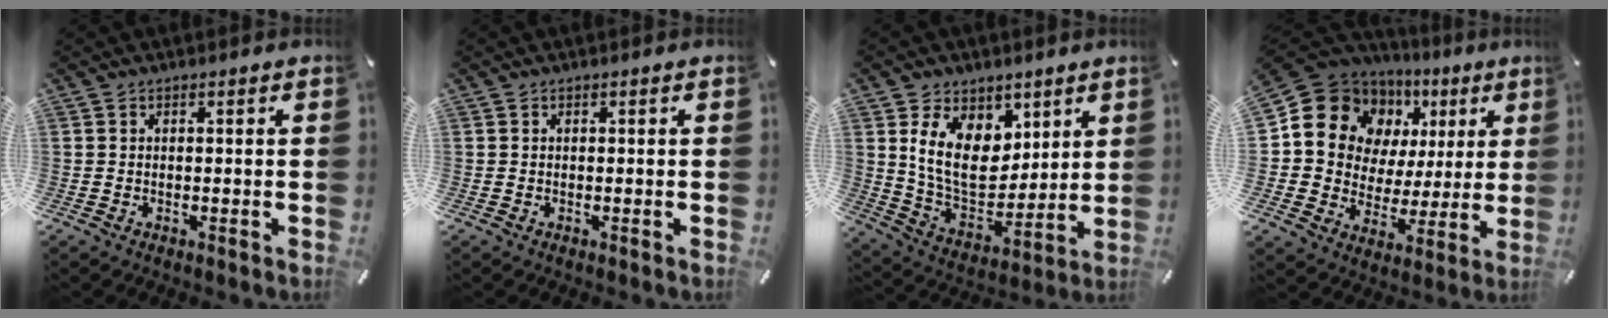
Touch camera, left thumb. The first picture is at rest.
{"total": 0.0}
{"total": 13.7, "force": [5.5, 10.1, 7.5], "torque": [-0.148, -0.033, 0.104]}
{"total": 14.2, "force": [6.1, 12.0, 4.5], "torque": [-0.081, -0.042, 0.118]}